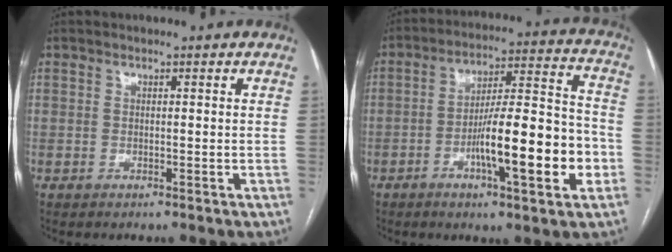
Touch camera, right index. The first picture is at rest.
{"total": 15.8, "force": [-4.8, 2.0, 14.9], "torque": [-0.238, 0.008, -0.074]}